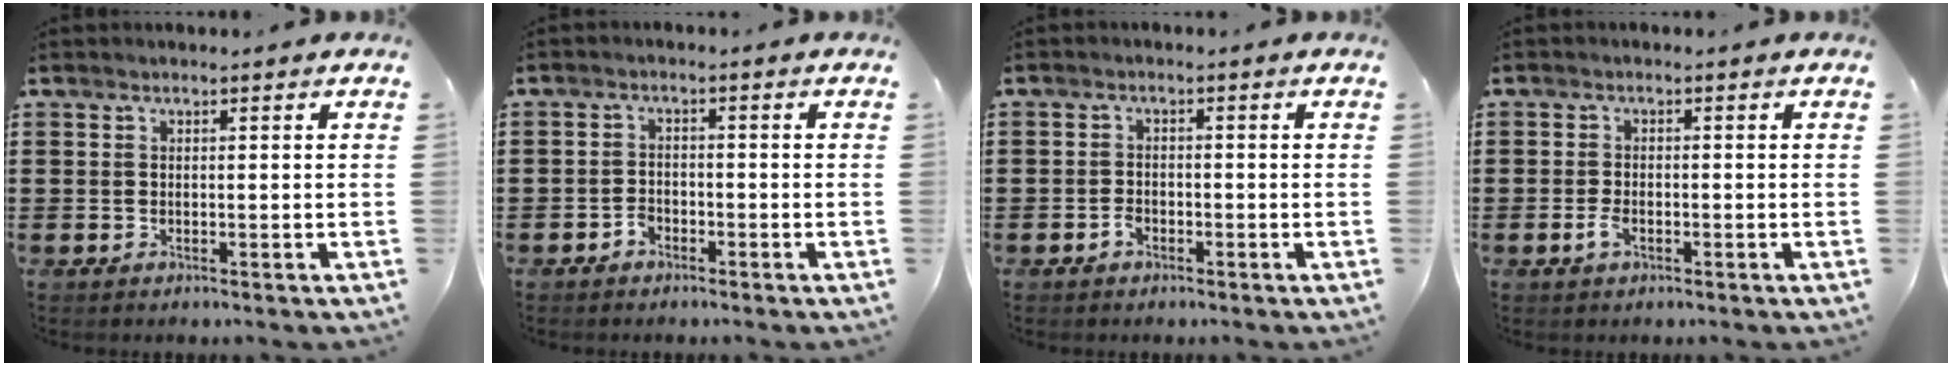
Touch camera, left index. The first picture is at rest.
{"total": 1.7, "force": [-1.3, 0.9, 0.4], "torque": [-0.014, 0.001, -0.028]}
{"total": 1.6, "force": [-1.0, 0.9, 0.9], "torque": [-0.020, -0.001, -0.019]}
{"total": 2.1, "force": [-0.8, 0.9, 1.7], "torque": [-0.049, -0.005, -0.020]}